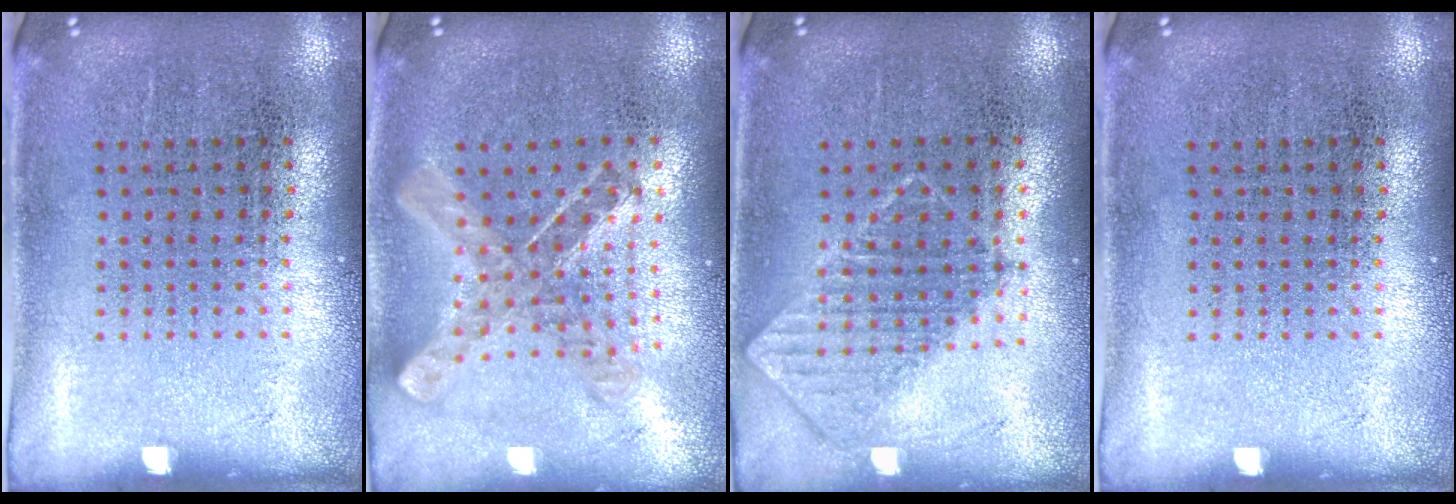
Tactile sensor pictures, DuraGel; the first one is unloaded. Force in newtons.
{"total": 0.9, "press": 0.9, "slide": 0.1}
{"total": 0.8, "press": 0.8, "slide": 0.1}
{"total": 0.0}